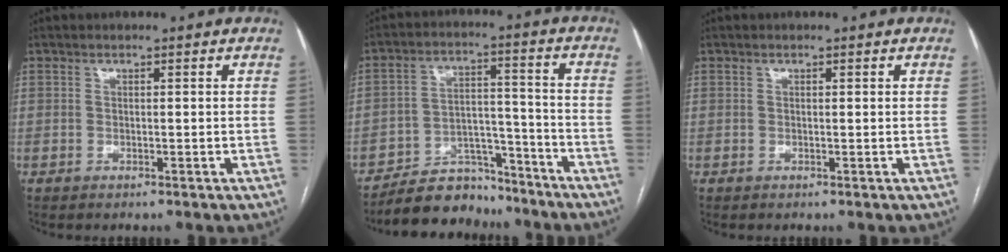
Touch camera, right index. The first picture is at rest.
{"total": 9.9, "force": [-9.0, 3.9, 1.5], "torque": [-0.013, 0.037, -0.152]}
{"total": 0.0}